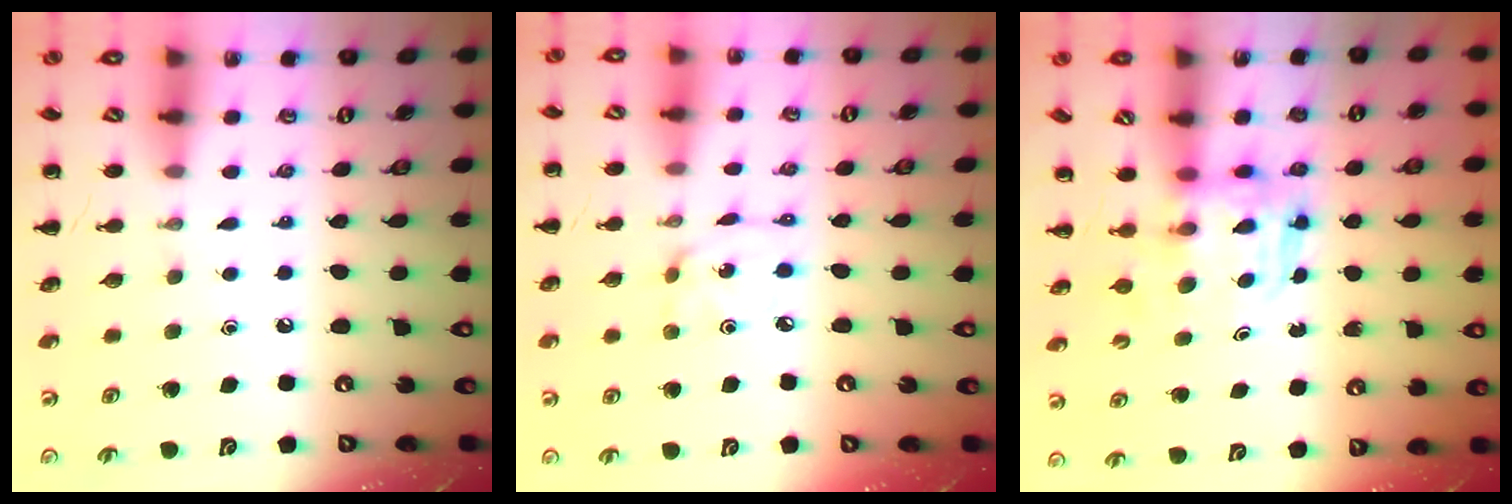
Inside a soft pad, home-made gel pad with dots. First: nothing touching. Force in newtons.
{"total": 3.1, "press": 3.1, "slide": 0.2}
{"total": 3.6, "press": 3.6, "slide": 0.2}